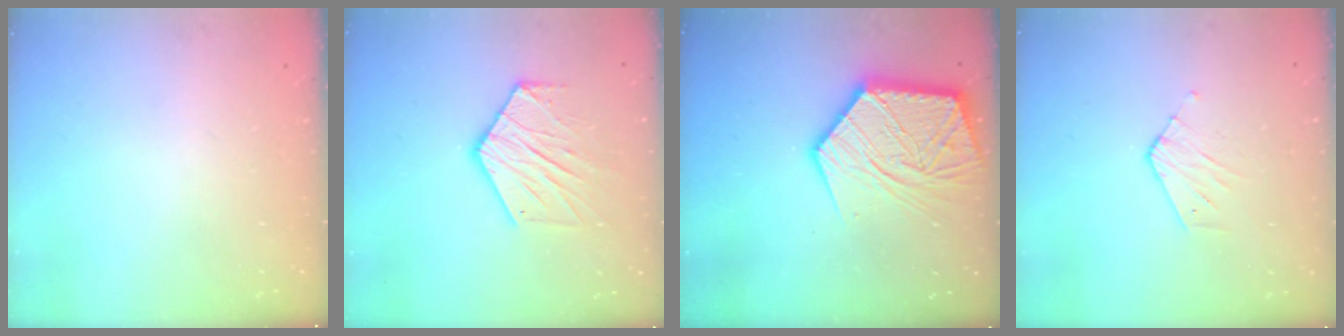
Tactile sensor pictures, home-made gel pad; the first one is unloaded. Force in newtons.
{"total": 13.2, "press": 13.2, "slide": 1.0}
{"total": 22.6, "press": 22.5, "slide": 2.1}
{"total": 3.3, "press": 3.3, "slide": 0.3}